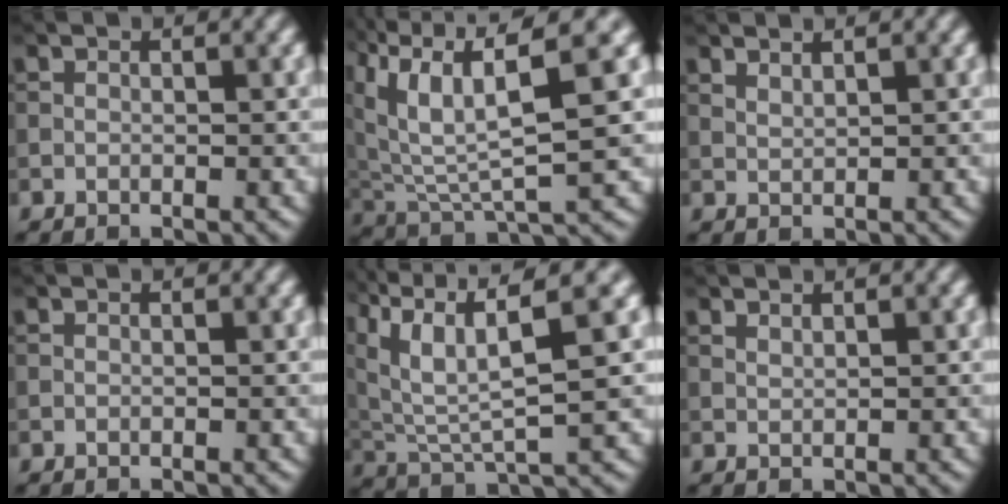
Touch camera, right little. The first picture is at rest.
{"total": 8.3, "force": [3.2, 3.1, 7.1], "torque": [-0.147, -0.003, 0.060]}
{"total": 1.0, "force": [1.0, 0.2, 0.4], "torque": [-0.008, -0.002, 0.020]}
{"total": 0.0}
{"total": 8.7, "force": [4.0, 2.8, 7.2], "torque": [-0.152, 0.005, 0.077]}
{"total": 0.7, "force": [0.7, 0.1, 0.2], "torque": [-0.005, -0.001, 0.015]}